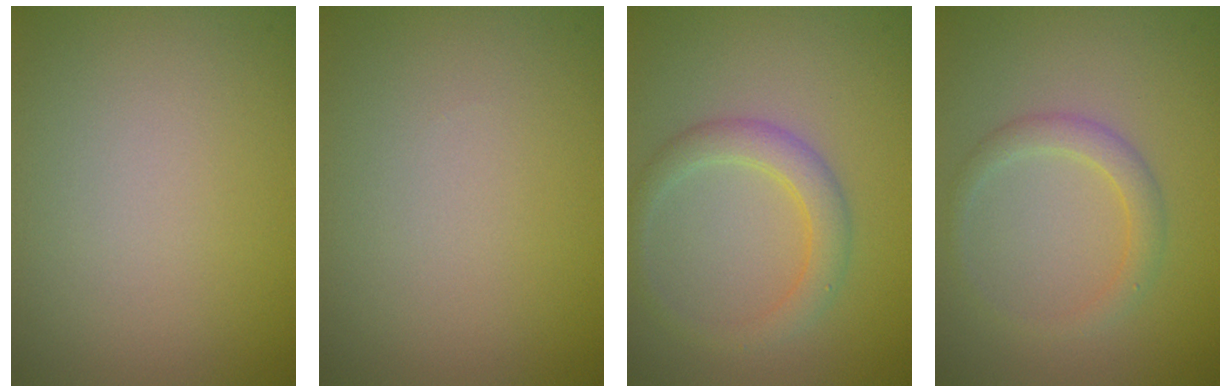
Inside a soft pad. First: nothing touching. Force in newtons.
{"total": 0.0}
{"total": 2.8, "press": 2.8, "slide": 0.1}
{"total": 2.0, "press": 2.0, "slide": 0.0}